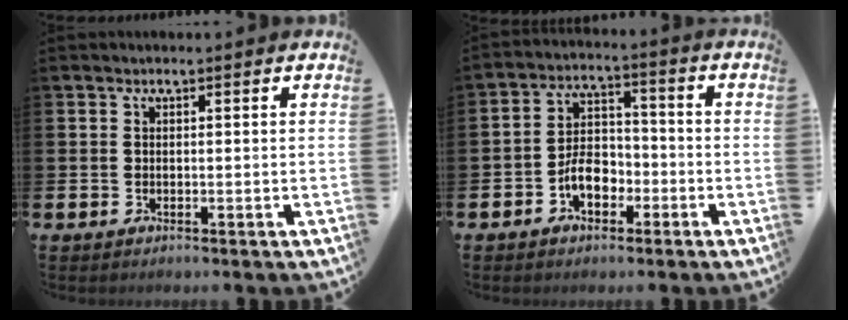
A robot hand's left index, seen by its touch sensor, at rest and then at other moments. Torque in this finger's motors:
{"motor_torque": [1.42, 0.71, 0.17, 0.16]}